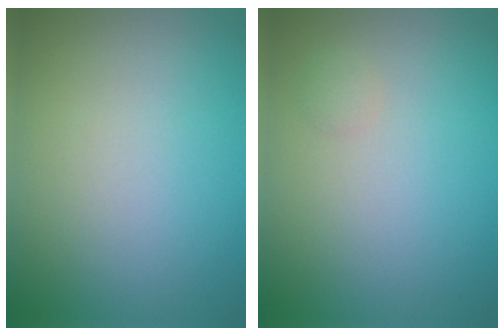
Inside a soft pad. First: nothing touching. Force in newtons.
{"total": 0.7, "press": 0.7, "slide": 0.0}